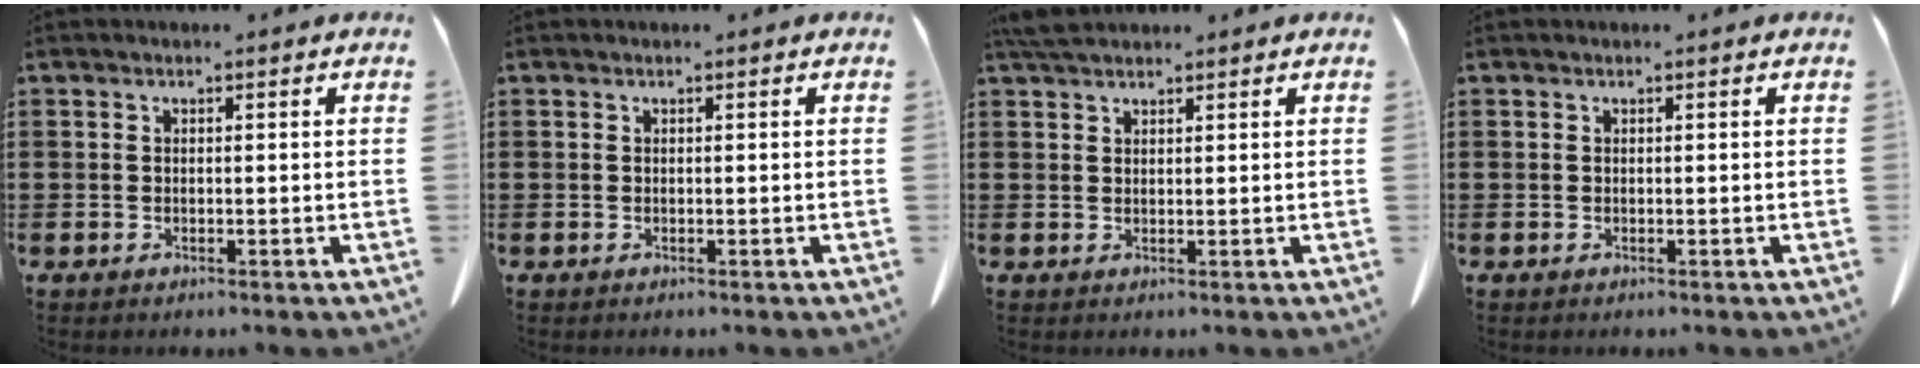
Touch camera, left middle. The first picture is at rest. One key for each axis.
{"total": 0.0}
{"total": 3.2, "fx": 2.7, "fy": 0.8, "fz": 1.5, "tx": -0.039, "ty": 0.001, "tz": 0.053}
{"total": 0.0}